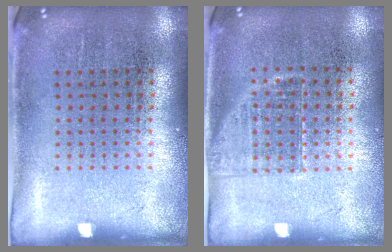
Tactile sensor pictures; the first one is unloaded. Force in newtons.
{"total": 1.2, "press": 1.0, "slide": 0.7}